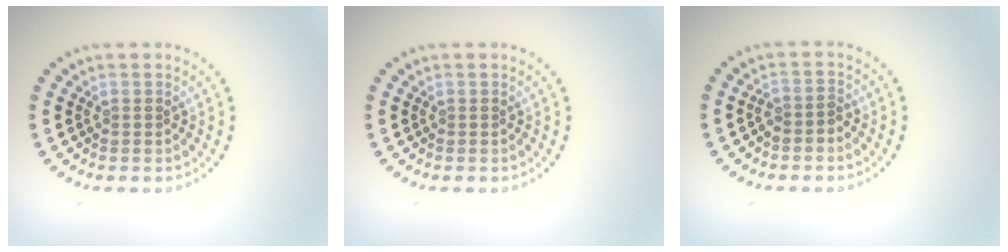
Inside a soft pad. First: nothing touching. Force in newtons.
{"total": 0.0}
{"total": 1.5, "press": 1.1, "slide": 0.9}